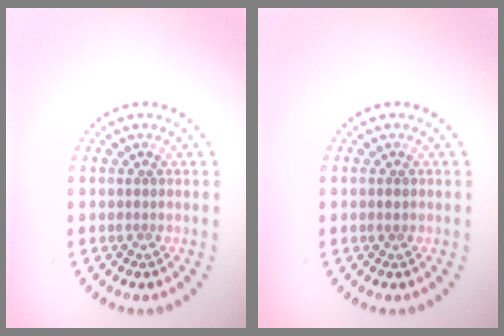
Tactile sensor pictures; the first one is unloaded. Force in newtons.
{"total": 0.8, "press": 0.7, "slide": 0.1}